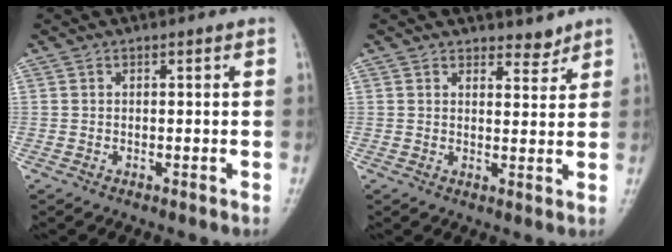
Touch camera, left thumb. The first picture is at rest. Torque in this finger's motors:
{"motor_torque": [-0.03, 0.01, -0.01, 0.00, -0.08]}